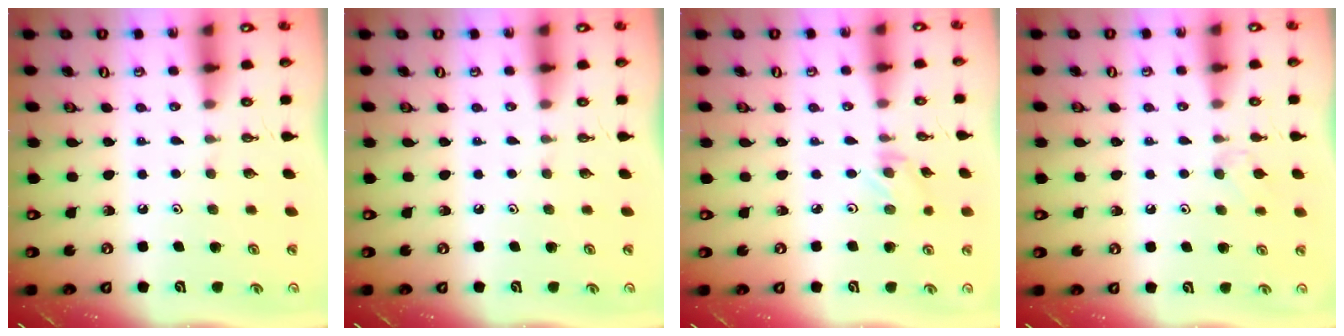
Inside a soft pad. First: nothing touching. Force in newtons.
{"total": 0.0}
{"total": 0.9, "press": 0.9, "slide": 0.2}
{"total": 4.1, "press": 4.0, "slide": 0.8}